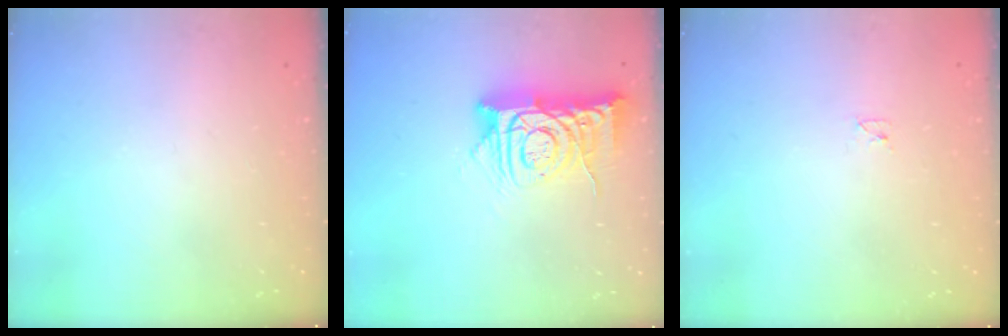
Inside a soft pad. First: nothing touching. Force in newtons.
{"total": 13.2, "press": 13.1, "slide": 1.3}
{"total": 2.3, "press": 2.2, "slide": 0.4}